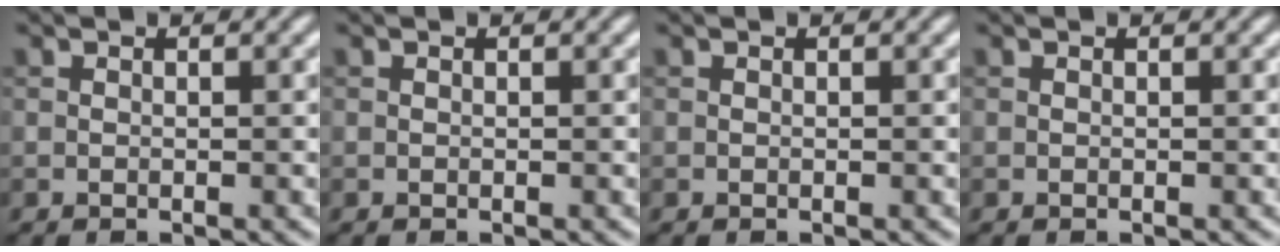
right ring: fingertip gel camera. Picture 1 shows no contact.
{"total": 0.0}
{"total": 0.0}
{"total": 0.0}